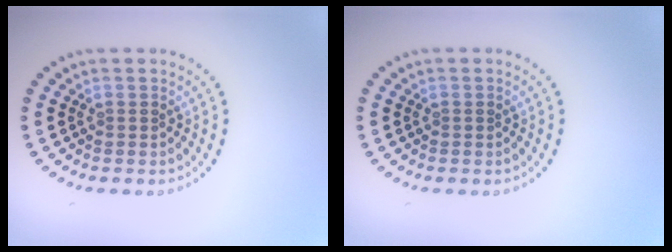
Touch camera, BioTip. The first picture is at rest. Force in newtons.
{"total": 0.0}